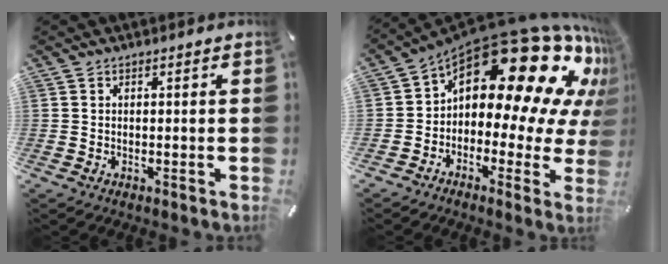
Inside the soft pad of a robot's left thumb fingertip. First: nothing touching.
{"total": 24.1, "force": [12.6, 11.8, 16.9], "torque": [-0.268, -0.100, 0.212]}